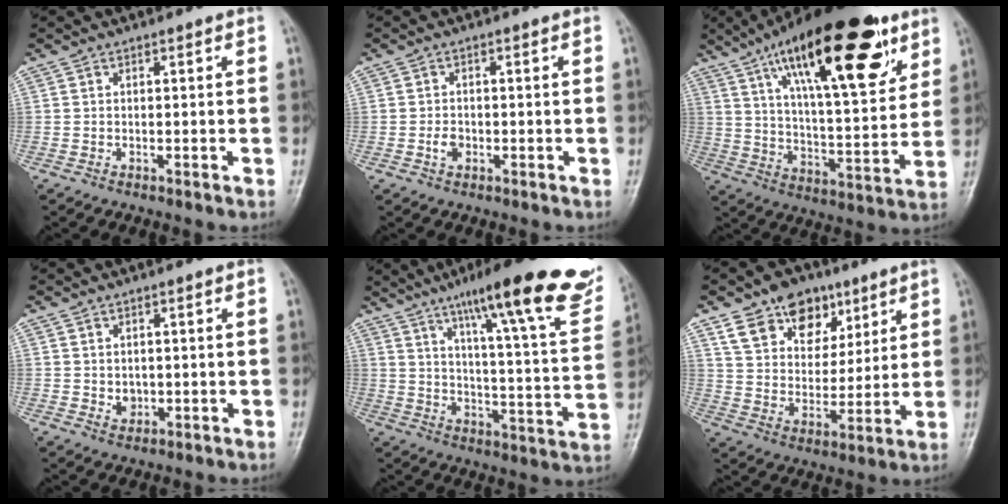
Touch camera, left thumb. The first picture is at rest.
{"total": 2.7, "force": [-0.8, 2.1, 1.5], "torque": [-0.018, 0.006, -0.016]}
{"total": 27.5, "force": [15.0, 9.2, 21.1], "torque": [-0.310, -0.034, 0.242]}
{"total": 2.3, "force": [0.0, 1.9, 1.2], "torque": [-0.012, -0.001, 0.007]}
{"total": 27.3, "force": [18.7, 4.3, 19.5], "torque": [-0.253, -0.070, 0.255]}
{"total": 14.2, "force": [8.5, 9.5, 6.1], "torque": [-0.060, -0.035, 0.148]}